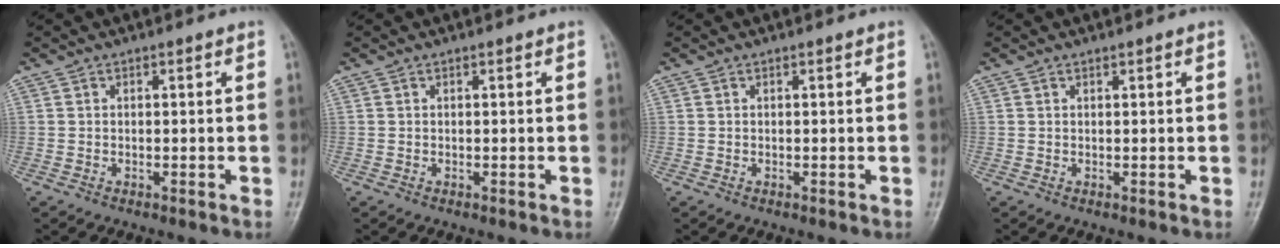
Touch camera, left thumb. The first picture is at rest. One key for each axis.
{"total": 0.0}
{"total": 0.0}
{"total": 0.0}